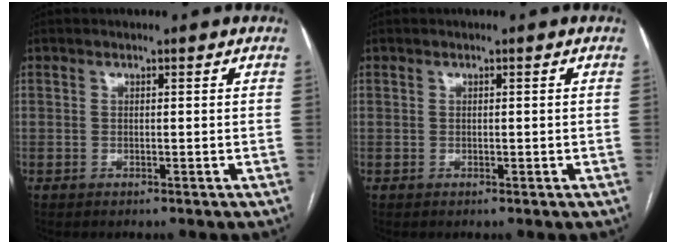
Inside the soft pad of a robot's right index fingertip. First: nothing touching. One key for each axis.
{"total": 0.0}